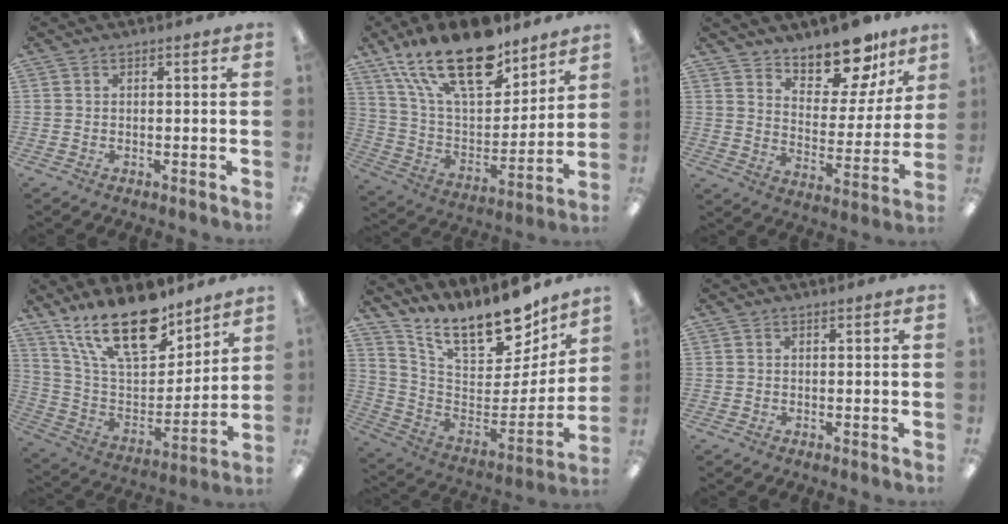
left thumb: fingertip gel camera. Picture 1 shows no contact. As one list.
[{"total": 24.0, "force": [16.1, 10.2, 14.5], "torque": [-0.276, -0.087, 0.281]}, {"total": 13.7, "force": [12.1, 4.9, 4.3], "torque": [-0.060, -0.096, 0.218]}, {"total": 22.4, "force": [15.5, 9.6, 13.0], "torque": [-0.245, -0.089, 0.276]}, {"total": 17.6, "force": [13.8, 6.5, 8.7], "torque": [-0.135, -0.113, 0.240]}, {"total": 0.0}]